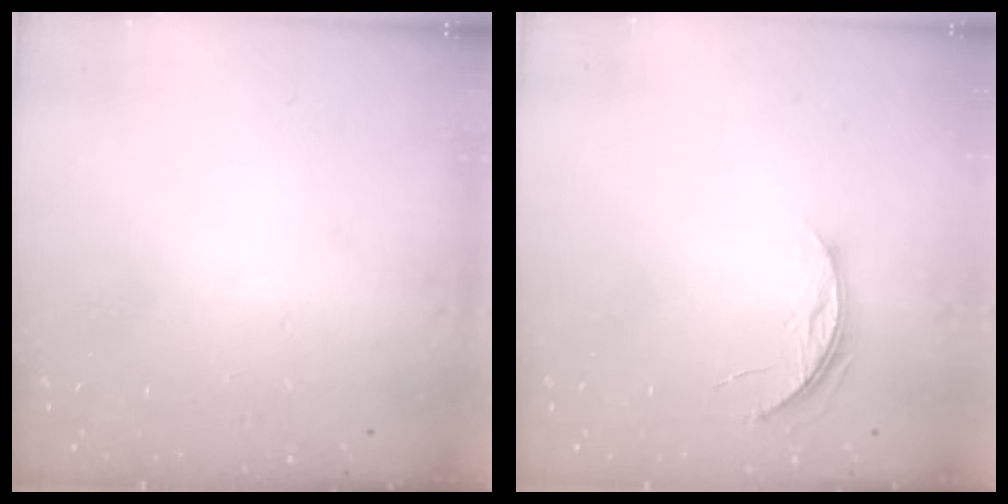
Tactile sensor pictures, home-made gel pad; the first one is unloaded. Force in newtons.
{"total": 3.9, "press": 3.9, "slide": 0.4}